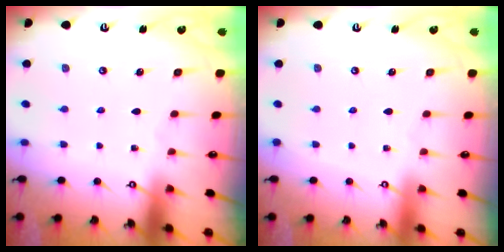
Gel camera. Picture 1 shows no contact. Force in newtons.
{"total": 3.9, "press": 3.9, "slide": 0.1}